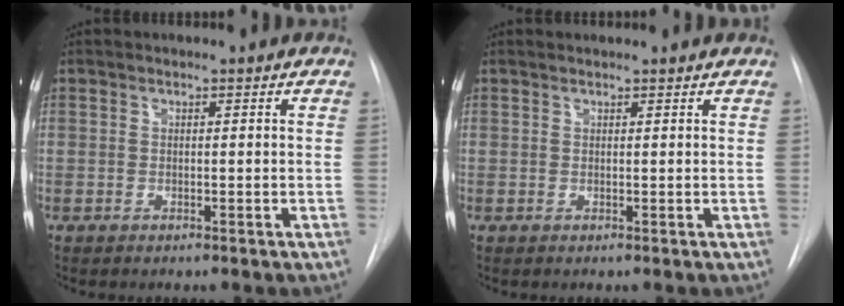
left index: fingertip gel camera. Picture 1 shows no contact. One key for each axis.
{"total": 1.7, "fx": 1.6, "fy": 0.1, "fz": 0.4, "tx": -0.008, "ty": 0.016, "tz": 0.017}